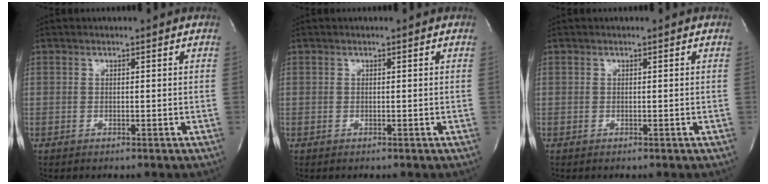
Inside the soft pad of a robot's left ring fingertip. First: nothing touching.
{"total": 0.0}
{"total": 0.0}